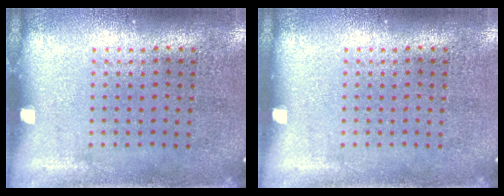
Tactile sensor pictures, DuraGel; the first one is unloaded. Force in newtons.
{"total": 0.0}